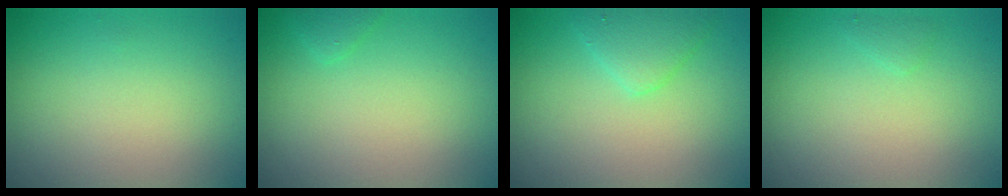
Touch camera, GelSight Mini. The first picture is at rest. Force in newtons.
{"total": 1.6, "press": 1.6, "slide": 0.2}
{"total": 2.2, "press": 2.2, "slide": 0.2}
{"total": 0.6, "press": 0.6, "slide": 0.0}